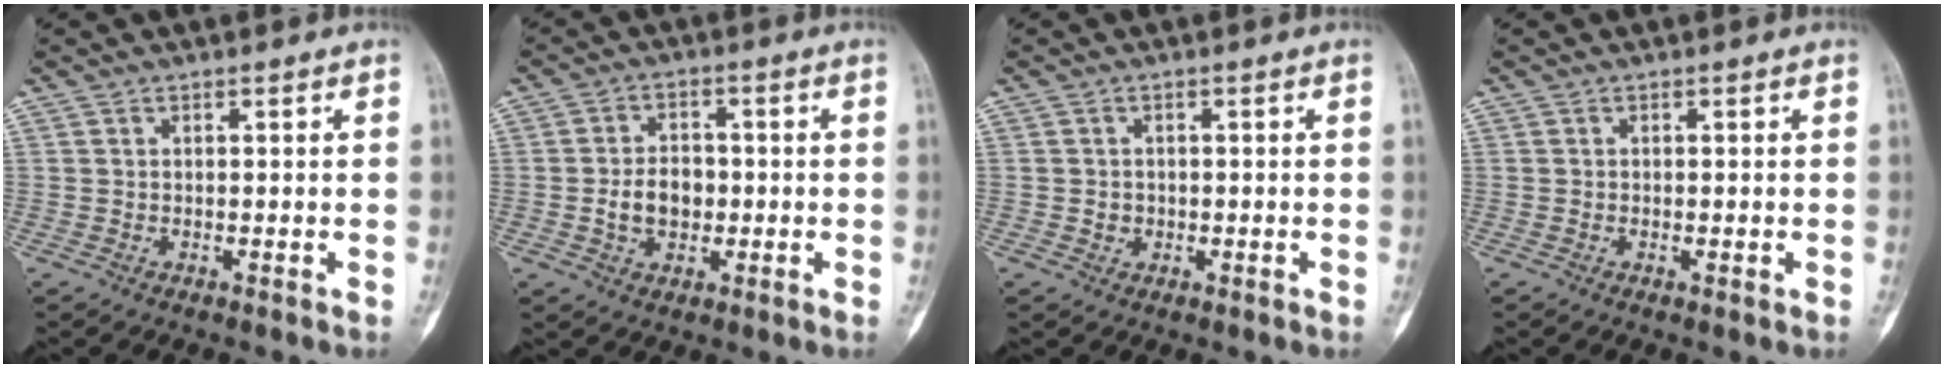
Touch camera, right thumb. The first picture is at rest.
{"total": 6.4, "force": [-0.9, 4.6, 4.3], "torque": [-0.054, 0.012, -0.016]}
{"total": 1.4, "force": [-0.2, 1.4, 0.4], "torque": [0.004, 0.005, -0.002]}
{"total": 0.6, "force": [-0.2, 0.2, 0.6], "torque": [-0.005, -0.002, -0.003]}